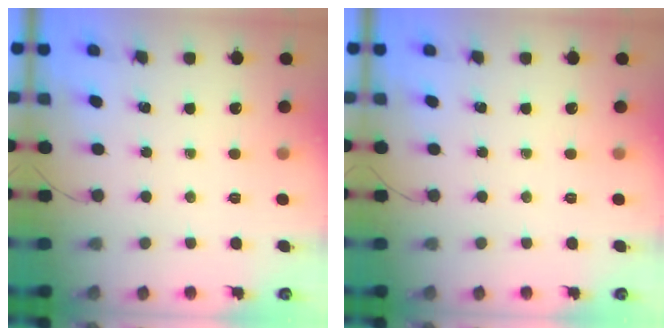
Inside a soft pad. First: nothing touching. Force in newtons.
{"total": 0.0}